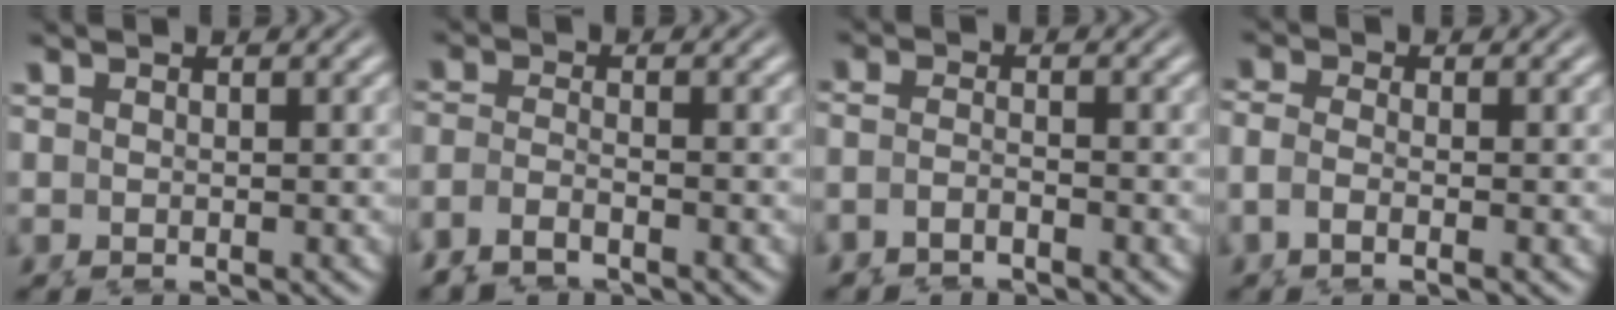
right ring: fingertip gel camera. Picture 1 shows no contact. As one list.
[{"total": 4.6, "force": [-1.9, 3.8, 1.6], "torque": [-0.057, -0.019, -0.030]}, {"total": 2.5, "force": [-1.3, 1.8, 1.0], "torque": [-0.032, -0.013, -0.021]}, {"total": 3.4, "force": [-0.5, 2.6, 2.1], "torque": [-0.065, -0.017, -0.005]}]